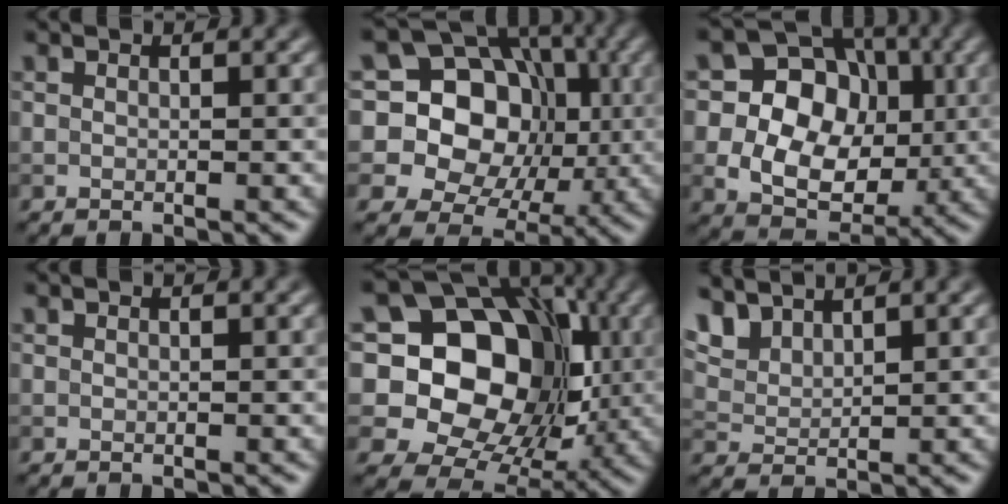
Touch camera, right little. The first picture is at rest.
{"total": 16.0, "force": [1.7, 14.2, 7.1], "torque": [-0.152, 0.054, 0.002]}
{"total": 13.1, "force": [0.6, 11.3, 6.5], "torque": [-0.127, 0.021, -0.002]}
{"total": 0.0}
{"total": 17.8, "force": [1.9, 14.7, 9.8], "torque": [-0.162, 0.024, 0.019]}
{"total": 3.9, "force": [3.2, 1.6, 1.7], "torque": [-0.049, 0.006, 0.071]}